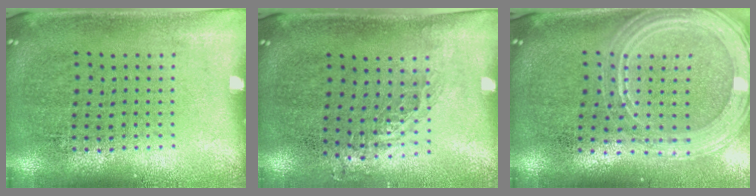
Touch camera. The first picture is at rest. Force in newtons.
{"total": 0.8, "press": 0.8, "slide": 0.2}
{"total": 2.2, "press": 2.0, "slide": 0.8}